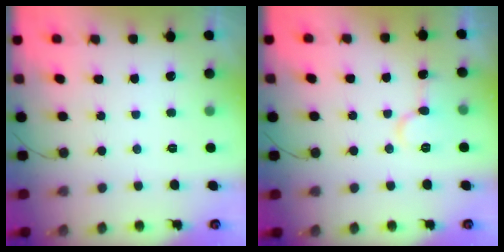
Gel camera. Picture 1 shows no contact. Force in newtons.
{"total": 8.7, "press": 8.6, "slide": 1.0}